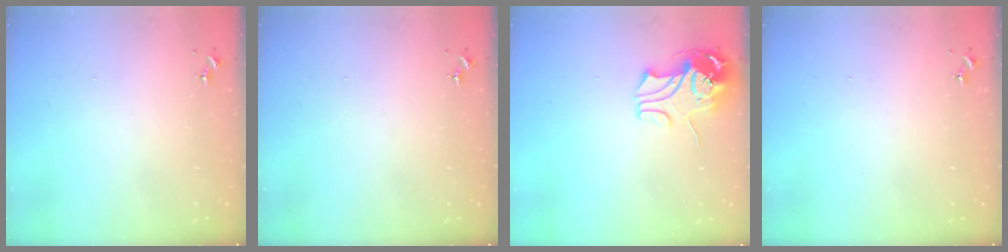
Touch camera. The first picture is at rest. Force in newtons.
{"total": 0.0}
{"total": 10.6, "press": 10.6, "slide": 0.8}
{"total": 0.0}